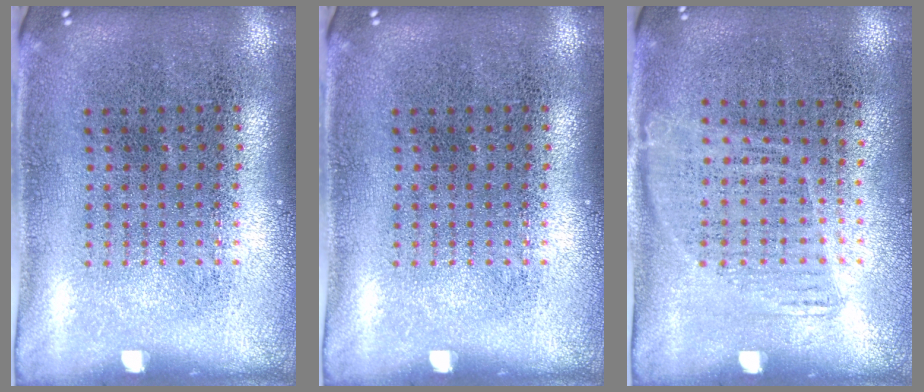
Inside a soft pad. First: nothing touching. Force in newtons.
{"total": 0.0}
{"total": 1.1, "press": 0.9, "slide": 0.7}